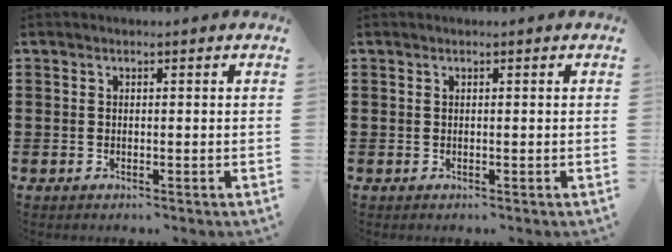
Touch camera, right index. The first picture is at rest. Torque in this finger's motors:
{"motor_torque": [0.24, -0.17, 0.06, 0.01]}